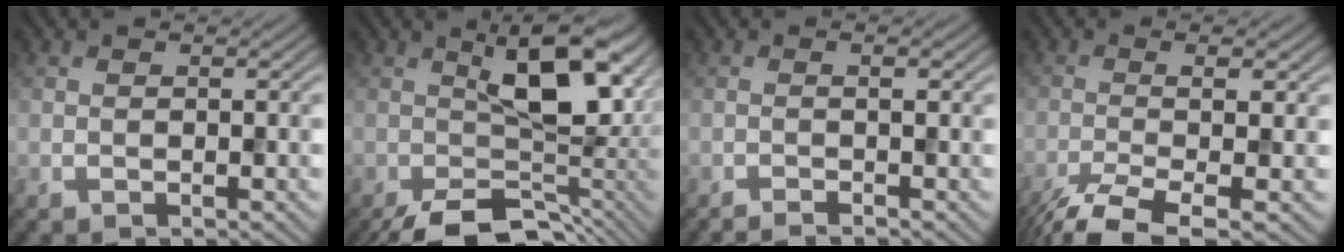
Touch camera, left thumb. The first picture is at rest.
{"total": 12.7, "force": [-2.3, 6.3, 10.8], "torque": [-0.169, -0.013, -0.031]}
{"total": 1.5, "force": [-0.8, 0.0, 1.2], "torque": [-0.015, 0.007, -0.019]}
{"total": 7.0, "force": [-3.4, 1.3, 6.0], "torque": [-0.097, -0.006, -0.069]}